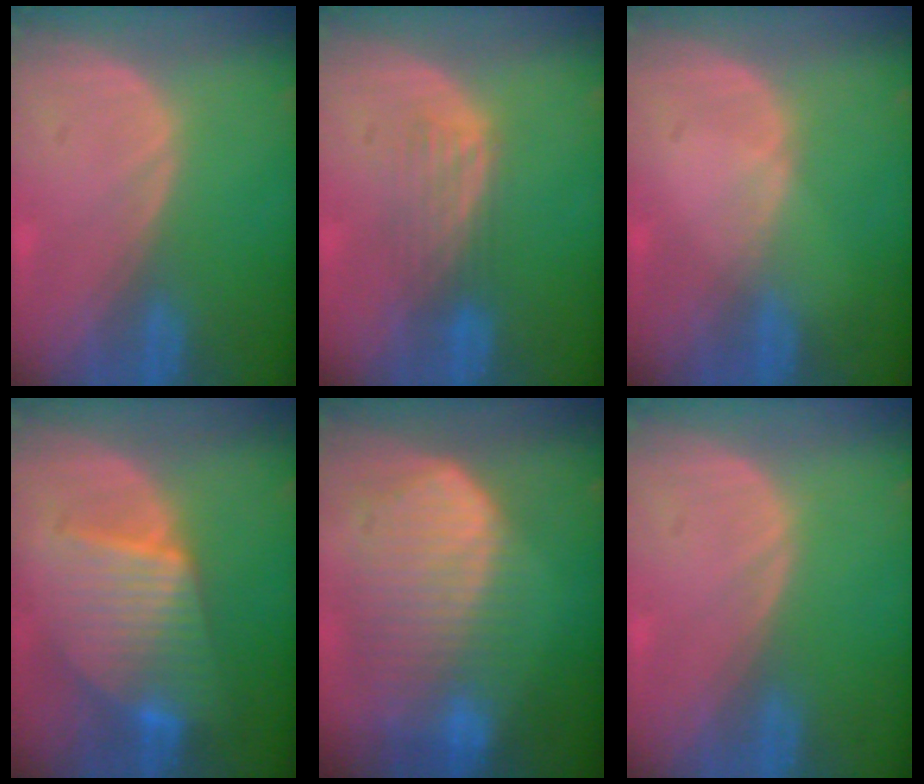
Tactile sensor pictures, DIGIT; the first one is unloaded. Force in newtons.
{"total": 4.3, "press": 3.7, "slide": 2.3}
{"total": 0.6, "press": 0.5, "slide": 0.2}
{"total": 8.9, "press": 8.9, "slide": 0.5}
{"total": 10.3, "press": 8.9, "slide": 5.2}
{"total": 0.0}